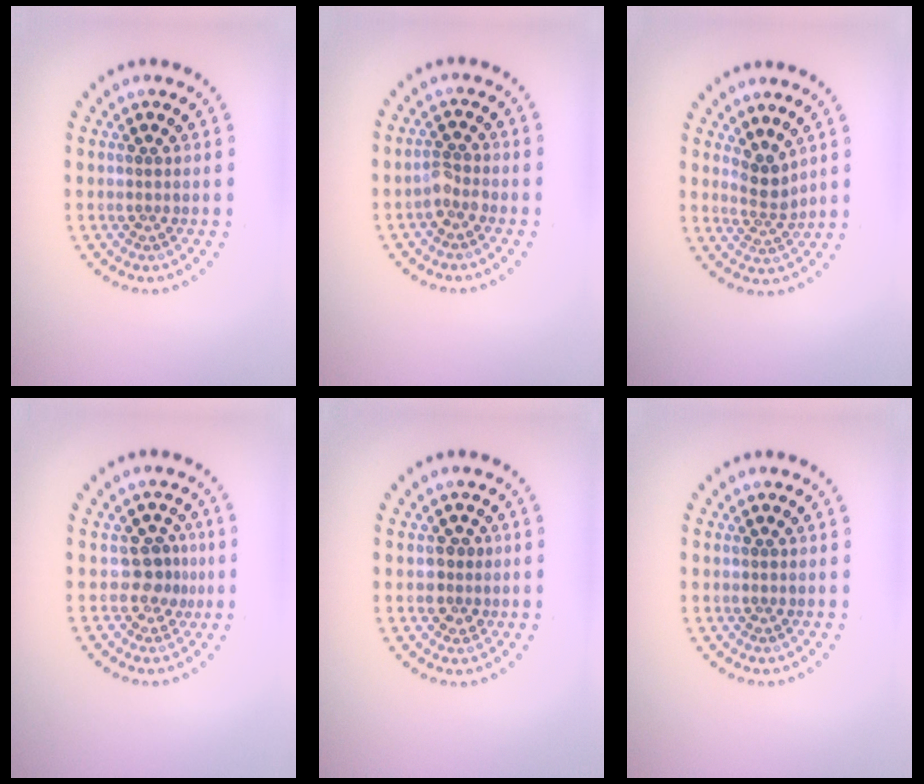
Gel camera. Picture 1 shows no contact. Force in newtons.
{"total": 1.5, "press": 1.2, "slide": 1.0}
{"total": 2.0, "press": 1.4, "slide": 1.4}
{"total": 2.2, "press": 1.5, "slide": 1.6}
{"total": 1.6, "press": 1.4, "slide": 0.8}
{"total": 0.0}